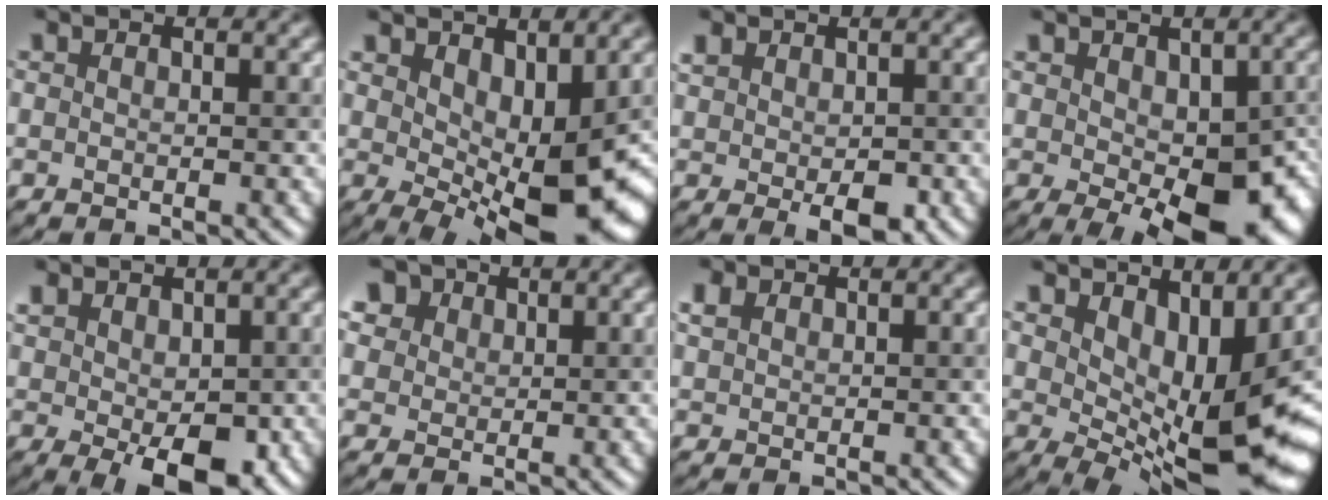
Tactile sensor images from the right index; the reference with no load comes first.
{"total": 9.5, "force": [0.0, 3.9, 8.7], "torque": [-0.134, -0.009, 0.018]}
{"total": 2.6, "force": [-0.2, 1.5, 2.2], "torque": [-0.041, -0.001, 0.013]}
{"total": 11.9, "force": [-3.1, 5.6, 10.0], "torque": [-0.137, -0.018, -0.028]}
{"total": 5.5, "force": [-0.4, 3.0, 4.6], "torque": [-0.089, -0.002, 0.010]}
{"total": 6.1, "force": [4.0, 4.0, 2.2], "torque": [-0.071, 0.016, 0.070]}
{"total": 1.2, "force": [1.0, 0.6, 0.2], "torque": [-0.010, 0.012, 0.030]}
{"total": 8.9, "force": [1.3, 3.4, 8.1], "torque": [-0.136, -0.014, 0.038]}